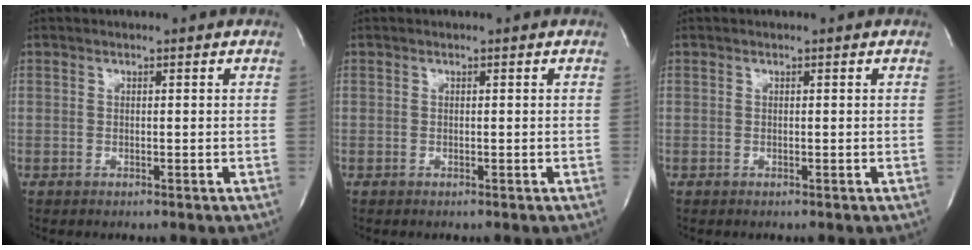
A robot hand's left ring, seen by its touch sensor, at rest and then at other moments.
{"total": 0.0}
{"total": 0.0}